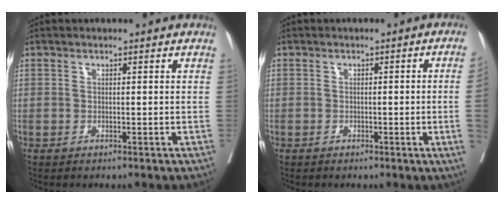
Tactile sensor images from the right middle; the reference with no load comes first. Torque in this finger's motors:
{"motor_torque": [0.00, -0.08, -0.49, -0.21]}